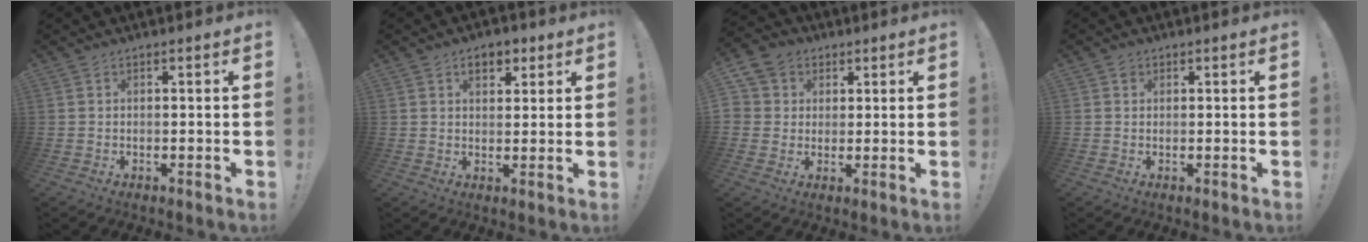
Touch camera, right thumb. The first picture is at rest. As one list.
[{"total": 5.6, "force": [2.7, 3.6, 3.3], "torque": [-0.038, -0.002, 0.045]}, {"total": 6.3, "force": [1.6, 6.0, 1.3], "torque": [-0.023, -0.004, 0.035]}, {"total": 1.0, "force": [0.7, 0.7, 0.1], "torque": [0.000, 0.000, 0.013]}]